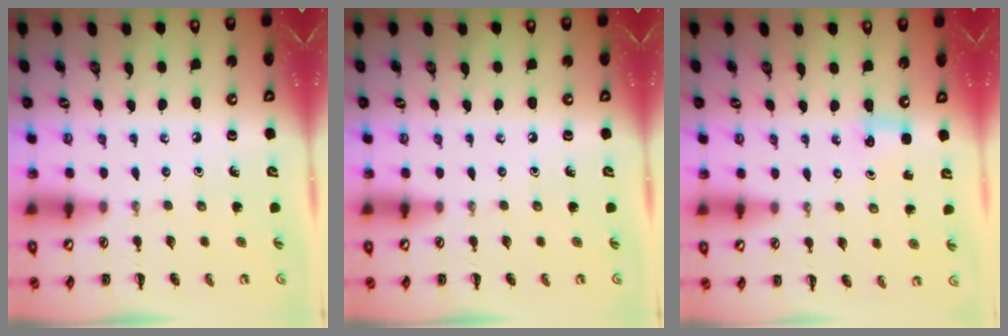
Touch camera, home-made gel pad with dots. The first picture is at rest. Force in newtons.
{"total": 0.0}
{"total": 2.5, "press": 2.4, "slide": 0.8}